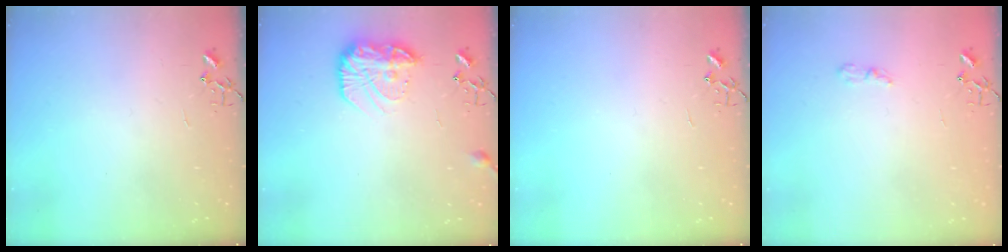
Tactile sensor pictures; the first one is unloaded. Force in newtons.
{"total": 13.9, "press": 13.8, "slide": 0.8}
{"total": 0.0}
{"total": 3.3, "press": 3.3, "slide": 0.5}